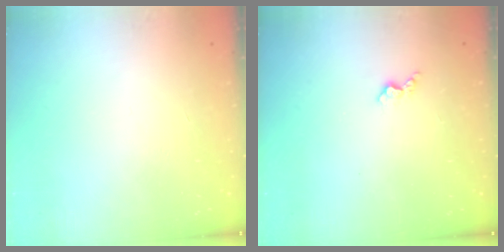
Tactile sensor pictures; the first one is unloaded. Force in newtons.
{"total": 2.9, "press": 2.9, "slide": 0.5}